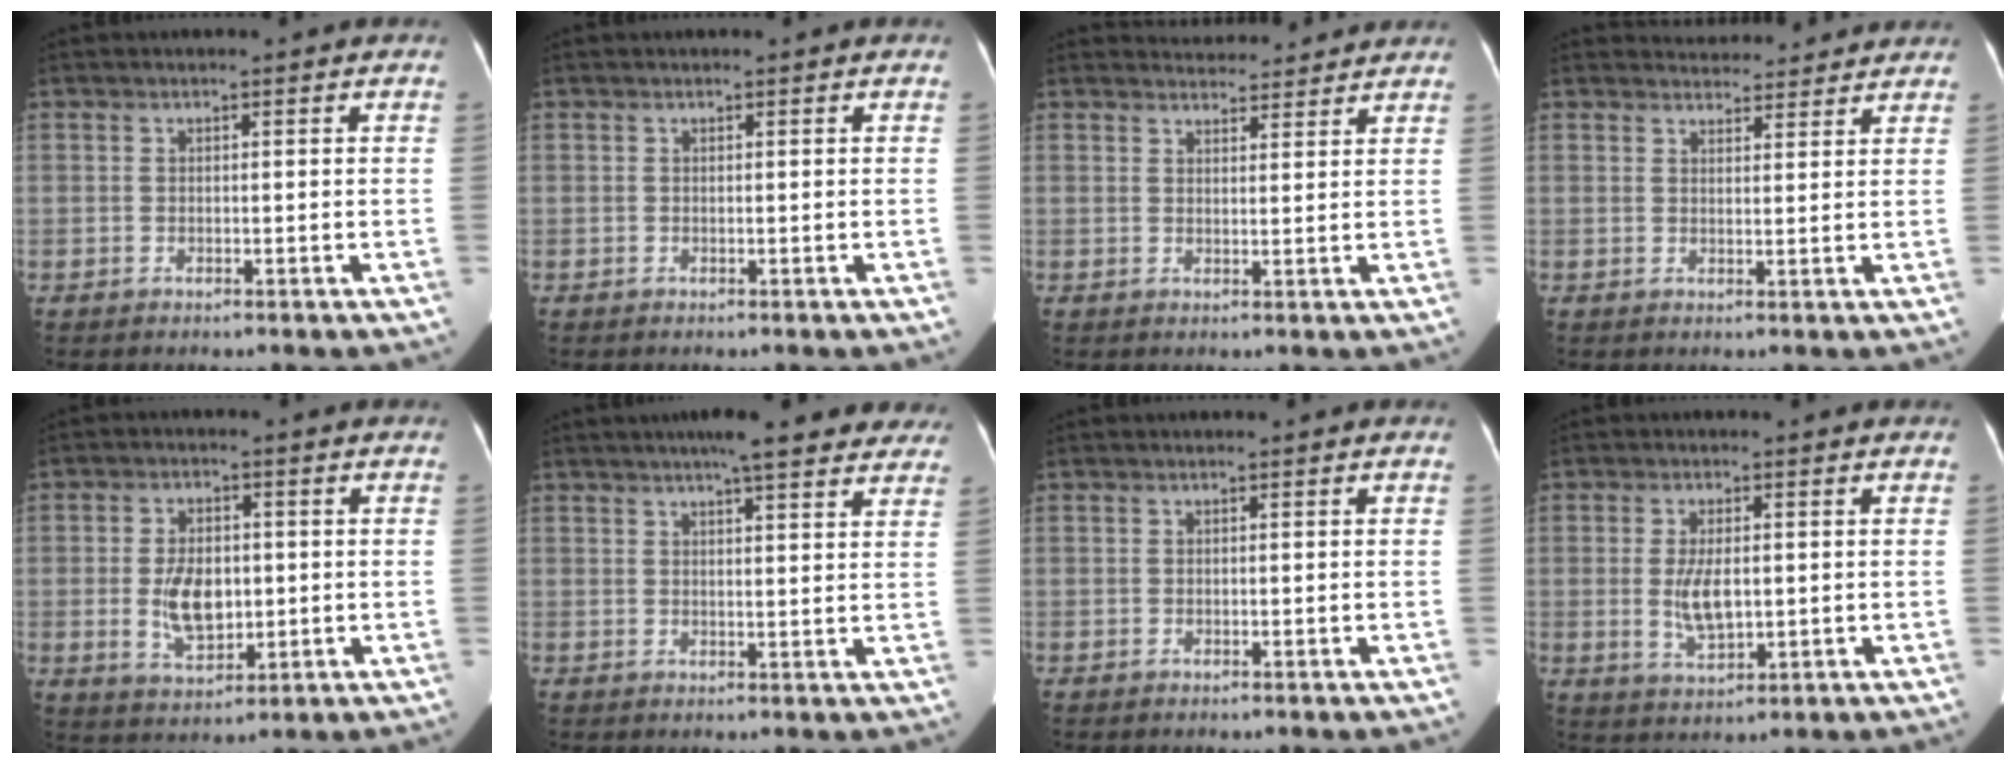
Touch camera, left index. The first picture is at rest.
{"total": 0.0}
{"total": 6.2, "force": [6.1, 1.3, 0.6], "torque": [-0.006, 0.019, 0.071]}
{"total": 6.5, "force": [6.3, 1.5, 0.6], "torque": [-0.004, 0.018, 0.072]}
{"total": 7.4, "force": [-0.5, 4.3, 6.0], "torque": [-0.121, 0.002, 0.001]}
{"total": 13.1, "force": [10.8, 2.3, 7.0], "torque": [-0.078, 0.021, 0.123]}
{"total": 0.0}
{"total": 5.2, "force": [-0.1, 2.2, 4.8], "torque": [-0.100, -0.004, 0.006]}